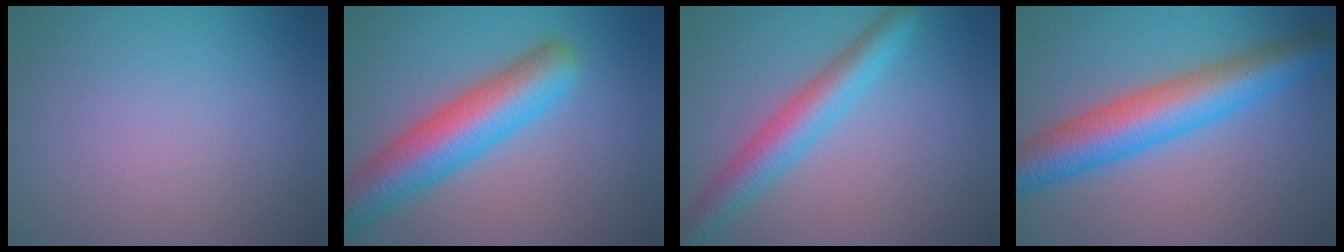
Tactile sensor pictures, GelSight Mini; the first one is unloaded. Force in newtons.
{"total": 7.8, "press": 7.8, "slide": 0.3}
{"total": 4.7, "press": 4.7, "slide": 0.1}
{"total": 7.5, "press": 7.5, "slide": 0.2}